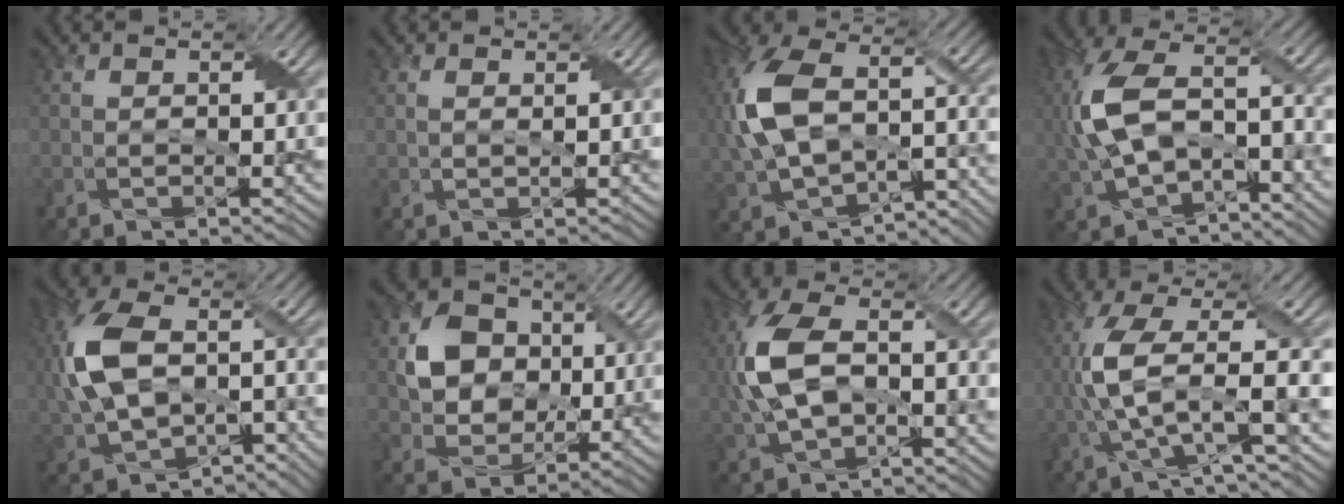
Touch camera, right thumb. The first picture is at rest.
{"total": 0.5, "force": [0.5, 0.0, 0.1], "torque": [-0.005, 0.002, 0.009]}
{"total": 15.7, "force": [-1.3, 9.7, 12.3], "torque": [-0.281, -0.011, -0.014]}
{"total": 12.6, "force": [-1.4, 6.7, 10.6], "torque": [-0.238, 0.003, -0.032]}
{"total": 14.0, "force": [-1.3, 8.6, 11.0], "torque": [-0.249, -0.004, -0.026]}
{"total": 6.7, "force": [1.3, 5.9, 3.0], "torque": [-0.070, 0.003, 0.018]}
{"total": 10.0, "force": [-0.3, 5.4, 8.4], "torque": [-0.208, 0.009, -0.005]}
{"total": 10.3, "force": [-0.4, 3.7, 9.7], "torque": [-0.205, 0.007, -0.010]}